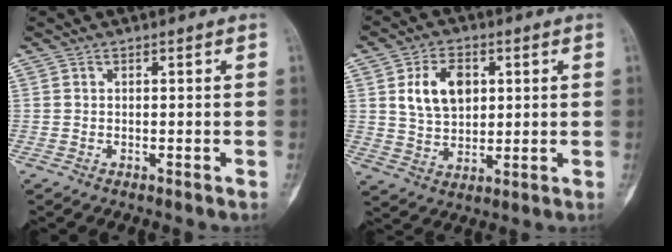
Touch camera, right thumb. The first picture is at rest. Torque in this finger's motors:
{"motor_torque": [1.13, 1.16, 0.16, 0.03, 0.02]}